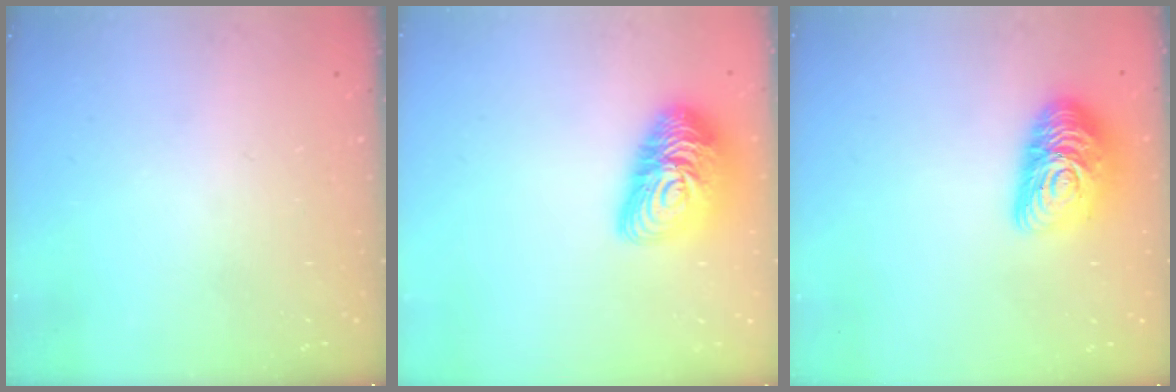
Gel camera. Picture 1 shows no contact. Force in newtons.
{"total": 16.8, "press": 16.8, "slide": 1.0}
{"total": 13.9, "press": 13.9, "slide": 0.7}